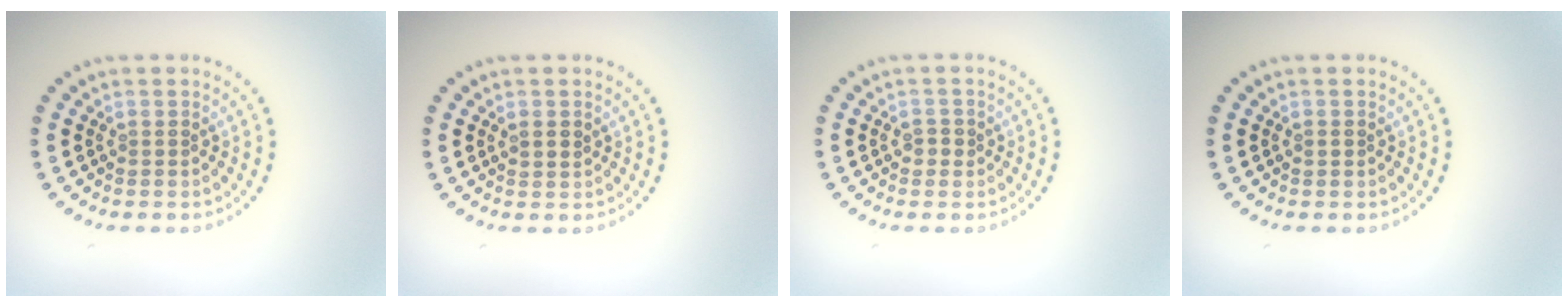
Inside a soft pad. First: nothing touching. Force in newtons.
{"total": 1.0, "press": 1.0, "slide": 0.4}
{"total": 1.1, "press": 1.1, "slide": 0.2}
{"total": 0.7, "press": 0.7, "slide": 0.0}